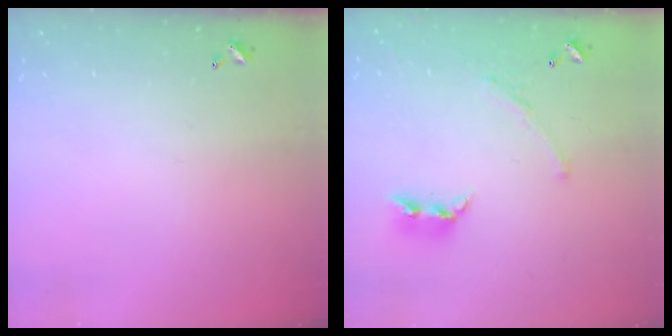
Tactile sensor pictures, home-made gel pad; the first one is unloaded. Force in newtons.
{"total": 1.5, "press": 1.0, "slide": 1.2}